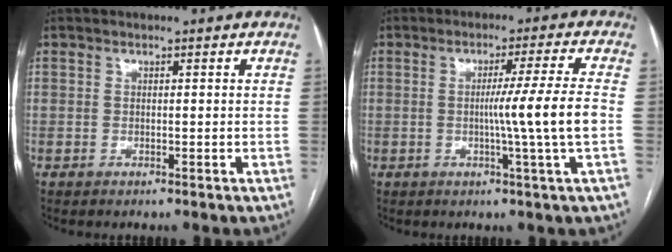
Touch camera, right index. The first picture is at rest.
{"total": 8.0, "force": [-0.9, -2.5, 7.5], "torque": [-0.116, -0.006, -0.008]}